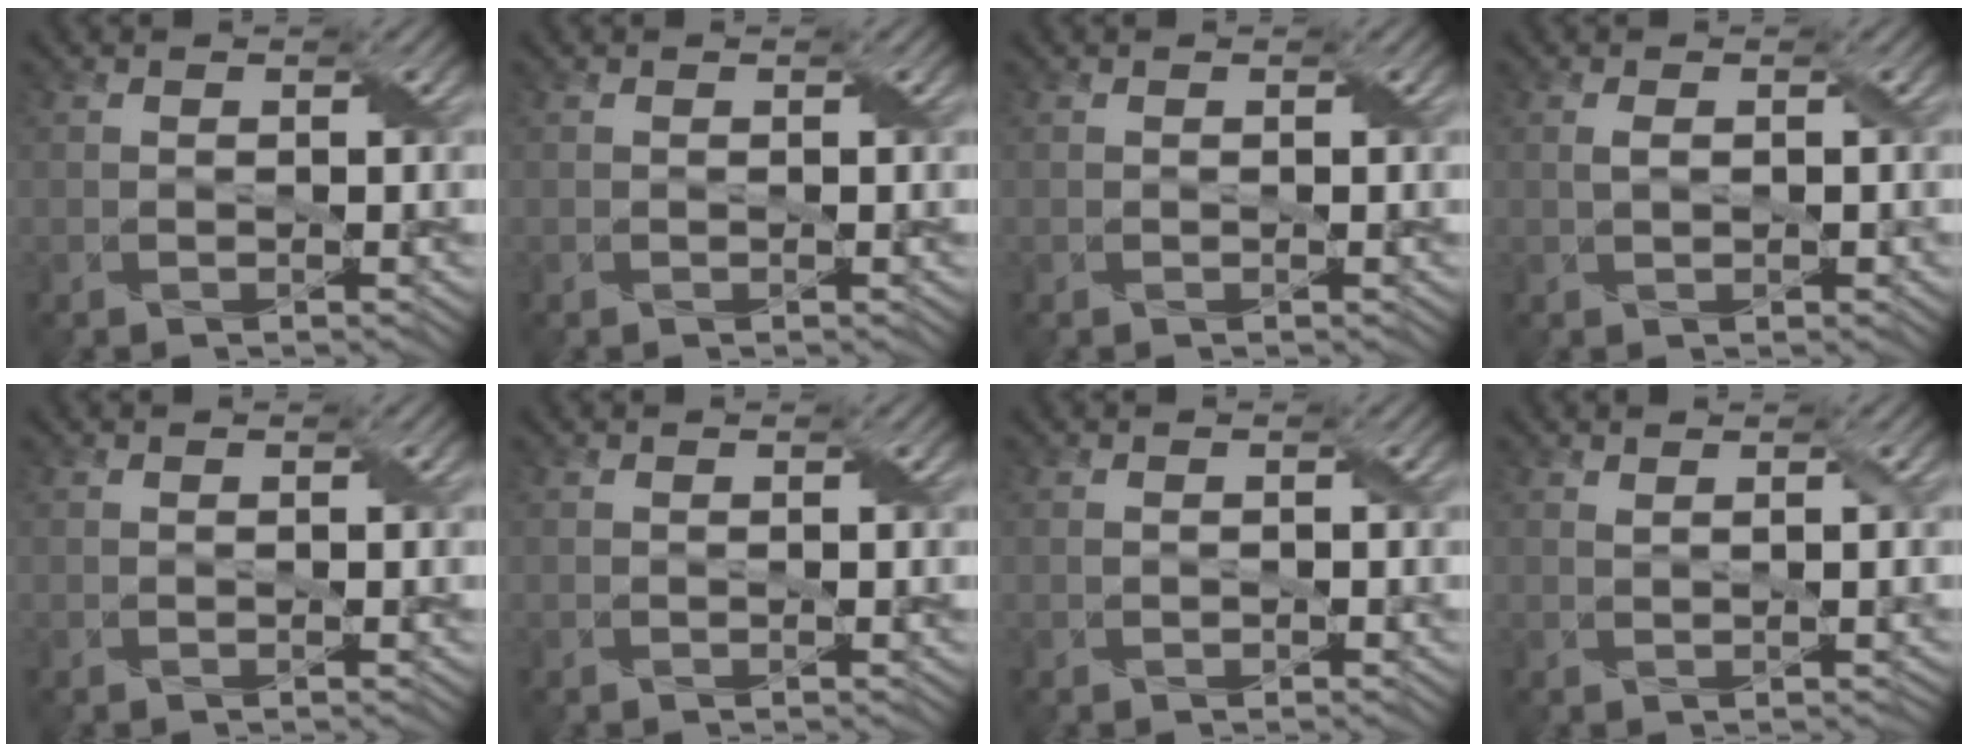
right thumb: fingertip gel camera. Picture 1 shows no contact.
{"total": 0.0}
{"total": 0.0}
{"total": 1.4, "force": [0.2, 0.7, 1.2], "torque": [-0.029, 0.003, 0.006]}
{"total": 0.0}
{"total": 0.0}
{"total": 0.5, "force": [-0.1, 0.4, 0.3], "torque": [-0.009, 0.000, 0.000]}
{"total": 0.7, "force": [0.6, 0.0, 0.5], "torque": [-0.014, 0.004, 0.011]}